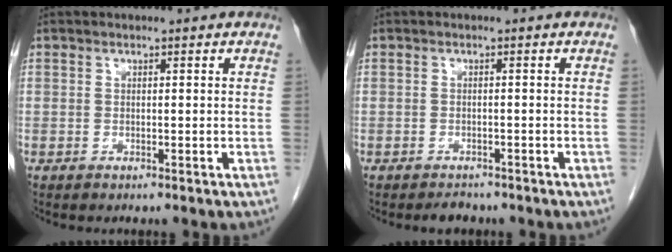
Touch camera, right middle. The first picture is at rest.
{"total": 1.9, "force": [-1.7, 0.8, 0.4], "torque": [-0.014, -0.004, -0.022]}